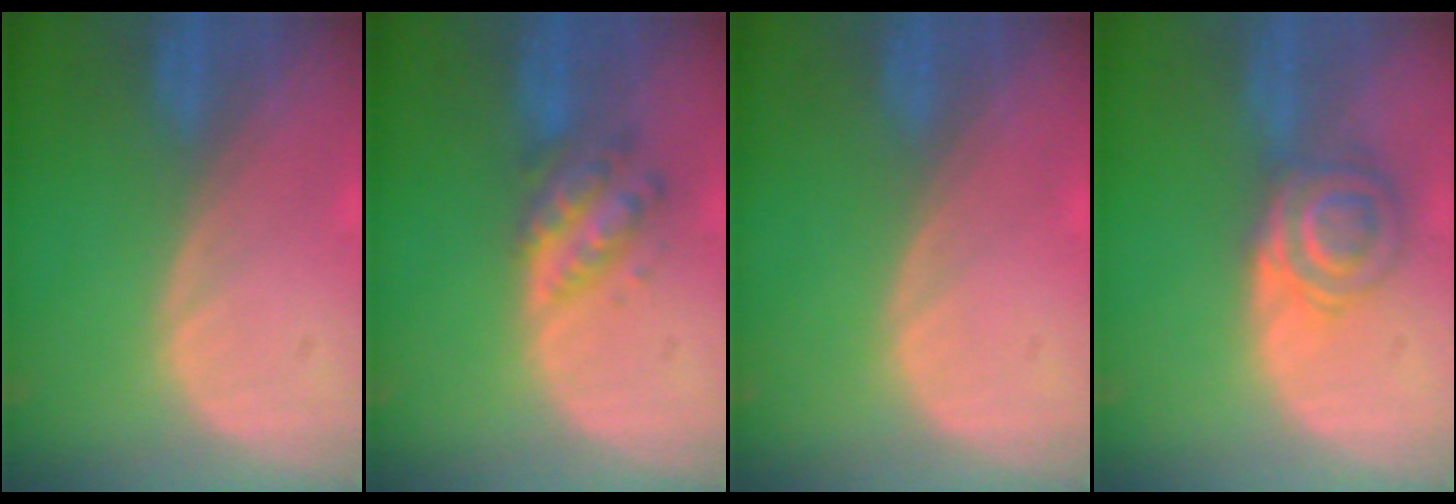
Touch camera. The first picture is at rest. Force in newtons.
{"total": 5.2, "press": 5.2, "slide": 0.1}
{"total": 0.6, "press": 0.0, "slide": 0.6}
{"total": 6.5, "press": 5.8, "slide": 3.0}